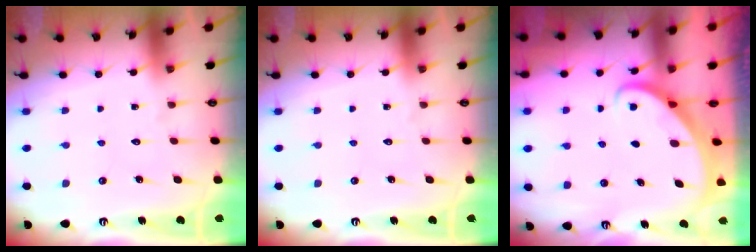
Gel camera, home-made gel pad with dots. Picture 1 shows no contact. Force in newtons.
{"total": 0.0}
{"total": 2.5, "press": 2.5, "slide": 0.3}